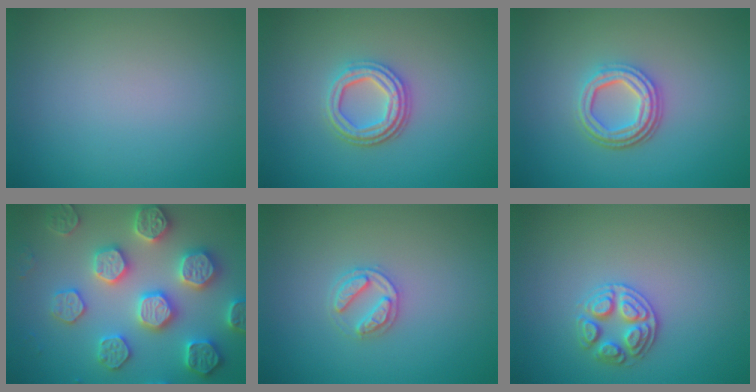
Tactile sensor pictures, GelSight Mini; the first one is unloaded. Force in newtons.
{"total": 3.6, "press": 3.0, "slide": 2.0}
{"total": 4.2, "press": 3.2, "slide": 2.7}
{"total": 7.6, "press": 7.4, "slide": 1.5}
{"total": 2.4, "press": 2.4, "slide": 0.4}
{"total": 2.7, "press": 2.7, "slide": 0.5}